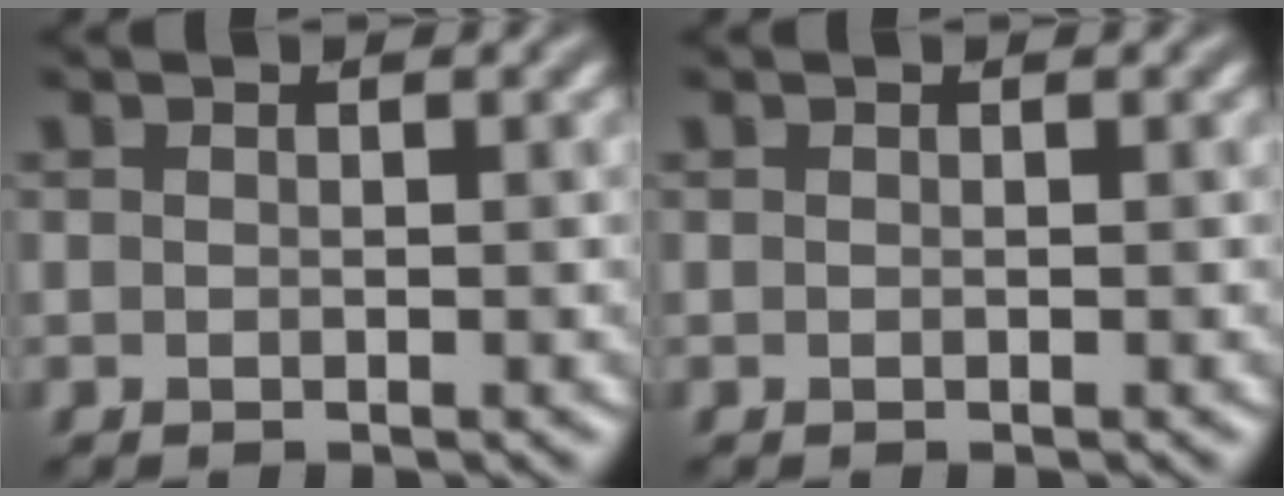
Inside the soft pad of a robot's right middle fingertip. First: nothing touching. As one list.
[{"total": 0.0}]